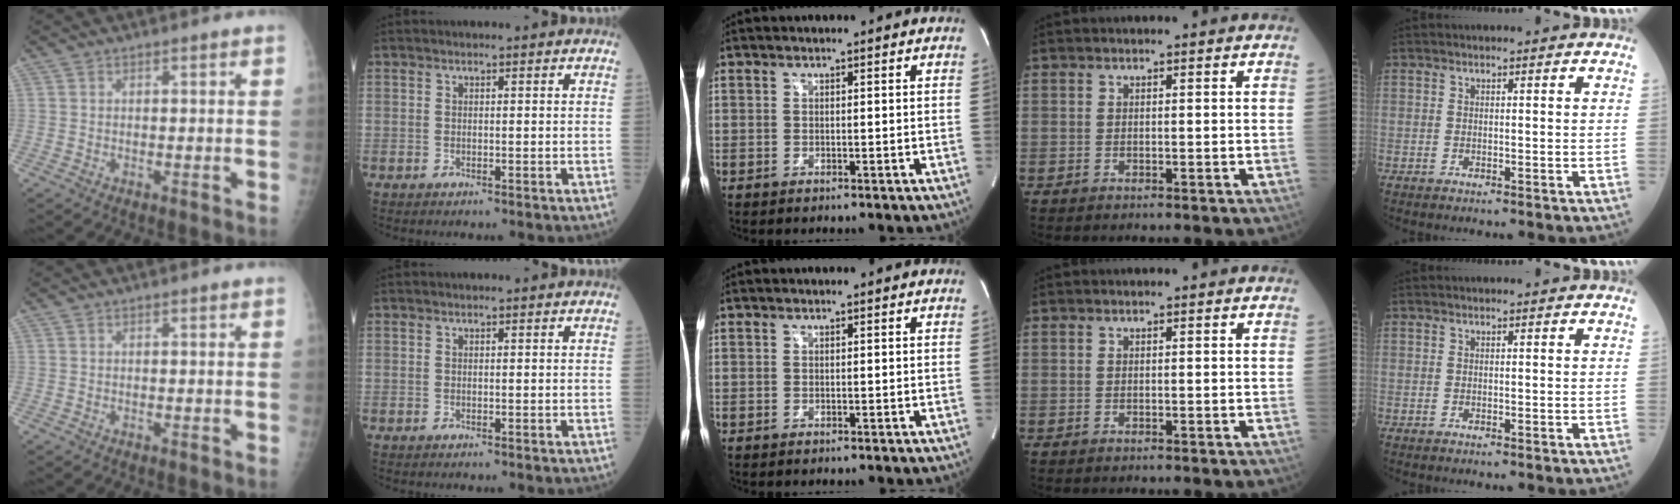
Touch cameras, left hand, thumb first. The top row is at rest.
{}